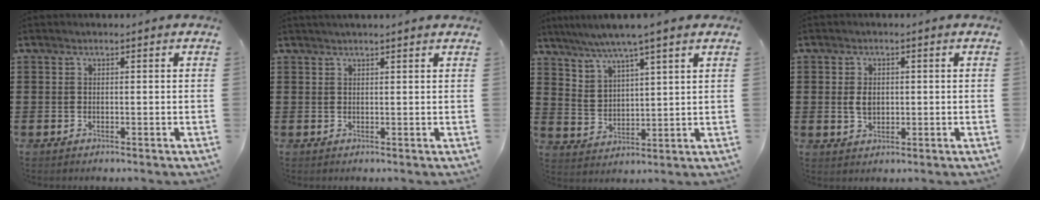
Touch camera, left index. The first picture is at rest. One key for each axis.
{"total": 1.2, "fx": 1.1, "fy": -0.1, "fz": 0.5, "tx": -0.010, "ty": -0.001, "tz": 0.021}
{"total": 4.6, "fx": 4.2, "fy": 0.3, "fz": 2.0, "tx": -0.052, "ty": -0.014, "tz": 0.073}
{"total": 2.9, "fx": 0.2, "fy": 2.0, "fz": 2.2, "tx": -0.053, "ty": 0.003, "tz": 0.001}